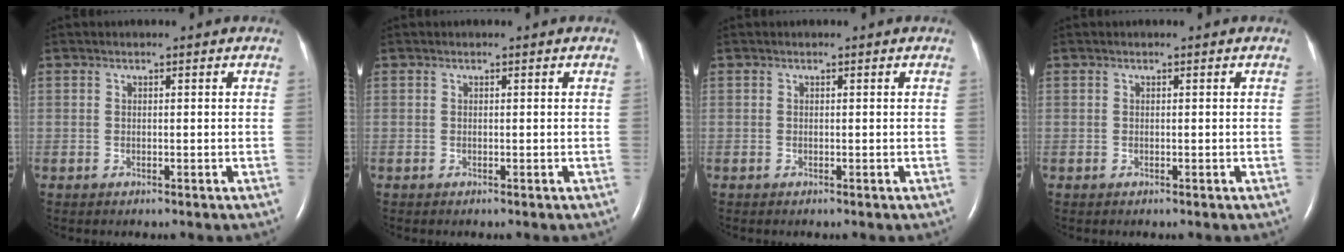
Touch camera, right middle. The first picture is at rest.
{"total": 0.0}
{"total": 0.0}
{"total": 0.0}